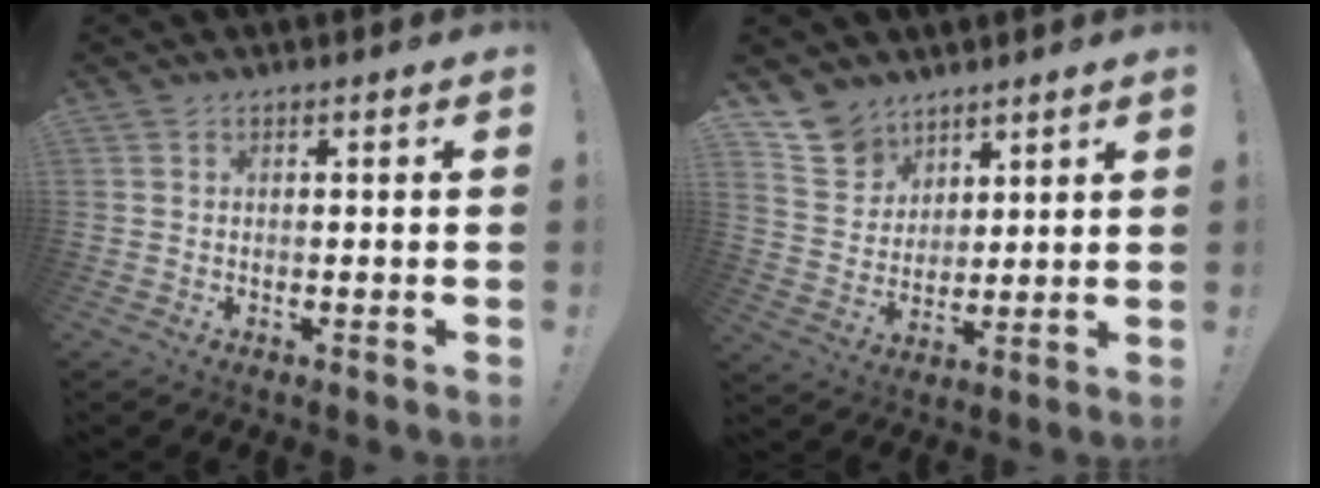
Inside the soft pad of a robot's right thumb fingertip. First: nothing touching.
{"total": 10.1, "force": [7.6, 6.5, 1.5], "torque": [-0.033, -0.056, 0.151]}